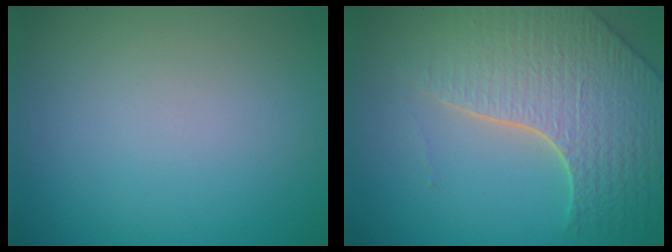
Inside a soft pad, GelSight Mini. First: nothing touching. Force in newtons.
{"total": 6.4, "press": 5.2, "slide": 3.7}